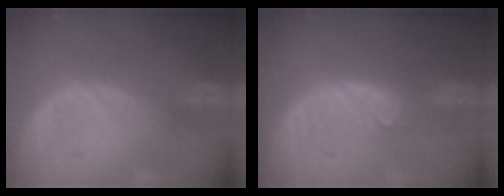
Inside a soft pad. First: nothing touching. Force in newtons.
{"total": 2.9, "press": 2.9, "slide": 0.3}